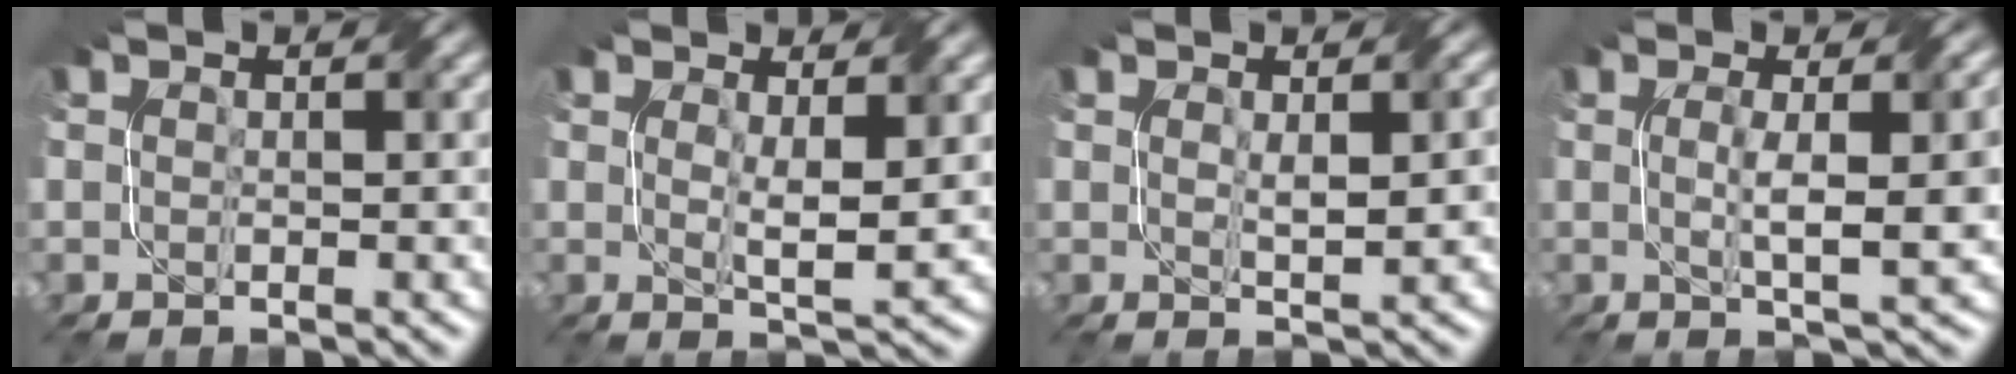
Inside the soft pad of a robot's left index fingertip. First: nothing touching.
{"total": 2.9, "force": [0.8, 0.5, 2.8], "torque": [-0.051, -0.010, 0.017]}
{"total": 2.4, "force": [0.3, 0.7, 2.2], "torque": [-0.042, -0.002, 0.010]}
{"total": 5.3, "force": [0.1, 1.0, 5.2], "torque": [-0.078, 0.002, 0.001]}